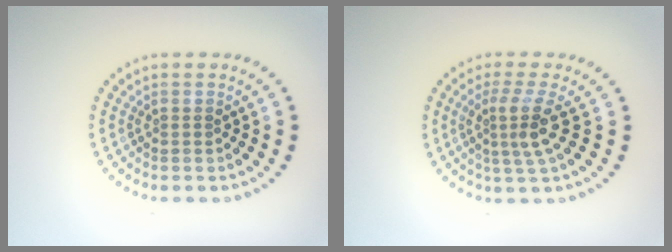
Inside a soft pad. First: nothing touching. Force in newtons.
{"total": 3.2, "press": 2.3, "slide": 2.3}